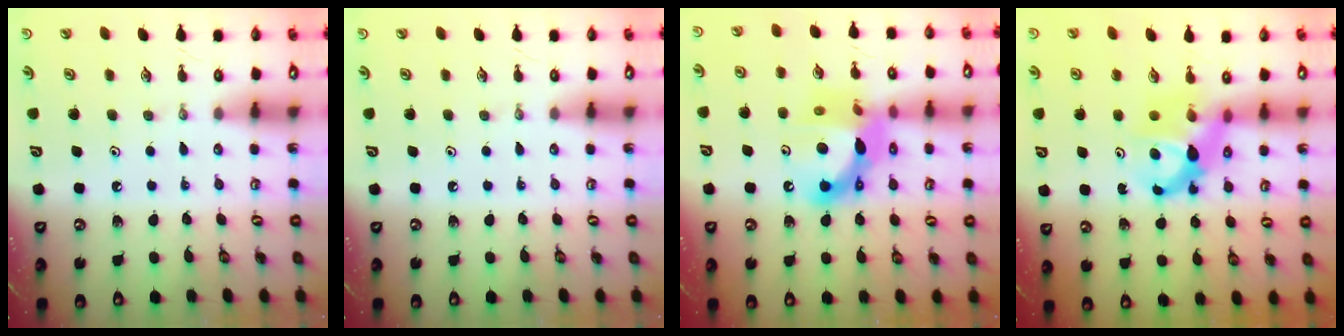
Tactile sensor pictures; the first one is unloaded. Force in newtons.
{"total": 0.0}
{"total": 14.9, "press": 14.8, "slide": 1.4}
{"total": 6.7, "press": 6.7, "slide": 0.4}